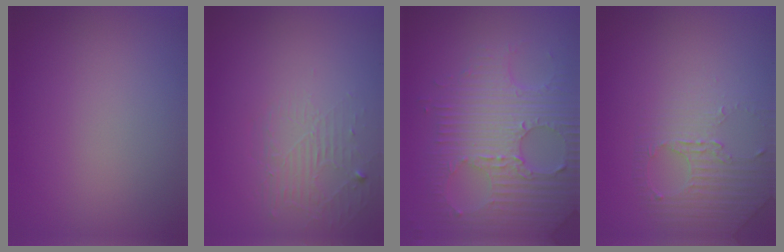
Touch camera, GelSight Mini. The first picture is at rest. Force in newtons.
{"total": 1.9, "press": 0.6, "slide": 1.8}
{"total": 8.2, "press": 5.8, "slide": 5.8}
{"total": 1.8, "press": 1.5, "slide": 1.0}